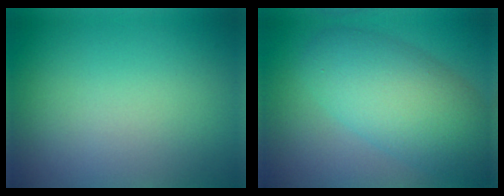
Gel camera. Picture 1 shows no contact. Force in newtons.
{"total": 7.5, "press": 7.5, "slide": 0.3}